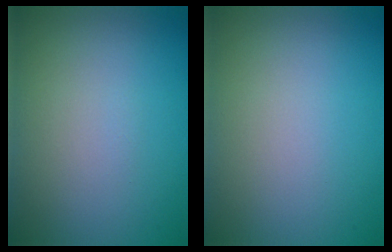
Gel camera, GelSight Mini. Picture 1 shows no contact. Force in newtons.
{"total": 0.0}